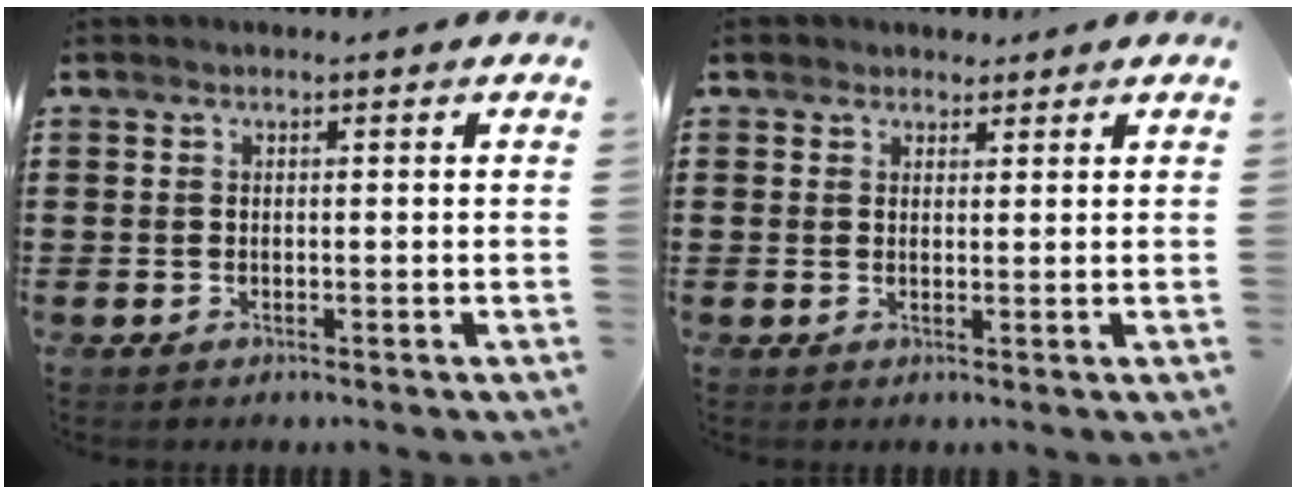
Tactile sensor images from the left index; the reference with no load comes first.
{"total": 2.1, "force": [1.6, 1.3, 0.2], "torque": [-0.002, 0.005, 0.028]}